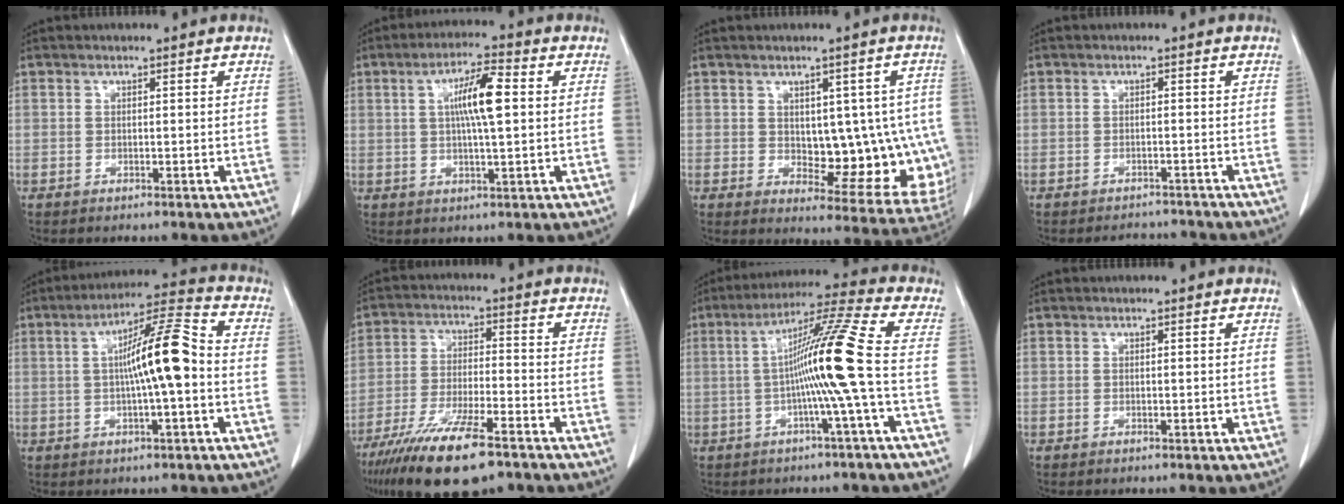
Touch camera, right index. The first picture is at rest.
{"total": 7.6, "force": [1.3, 0.9, 7.4], "torque": [-0.133, 0.009, 0.020]}
{"total": 13.0, "force": [0.0, 6.8, 11.2], "torque": [-0.118, 0.008, 0.022]}
{"total": 3.2, "force": [-3.0, 1.1, -0.3], "torque": [0.007, 0.001, -0.042]}
{"total": 10.8, "force": [-0.2, 0.8, 10.8], "torque": [-0.182, 0.020, -0.010]}
{"total": 14.9, "force": [-10.4, 2.8, 10.3], "torque": [-0.200, -0.036, -0.181]}
{"total": 11.8, "force": [-0.9, -2.6, 11.4], "torque": [-0.191, 0.012, -0.018]}
{"total": 0.0}